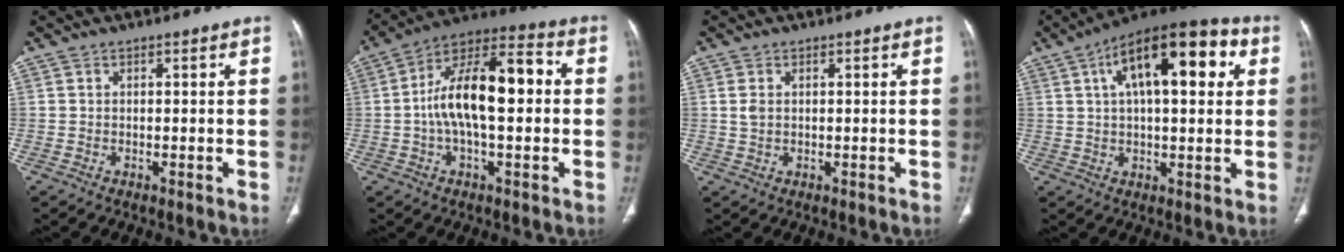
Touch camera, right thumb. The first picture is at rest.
{"total": 17.6, "force": [0.3, 7.7, 15.8], "torque": [-0.267, 0.042, -0.003]}
{"total": 1.9, "force": [0.4, 1.2, 1.4], "torque": [-0.037, 0.001, 0.011]}
{"total": 19.5, "force": [6.2, 8.1, 16.6], "torque": [-0.235, 0.020, 0.086]}